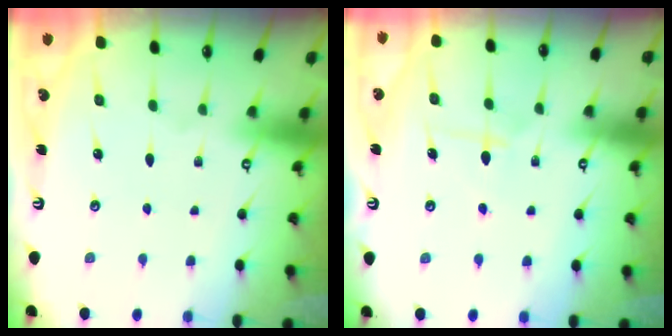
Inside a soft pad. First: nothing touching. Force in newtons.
{"total": 7.0, "press": 7.0, "slide": 0.5}